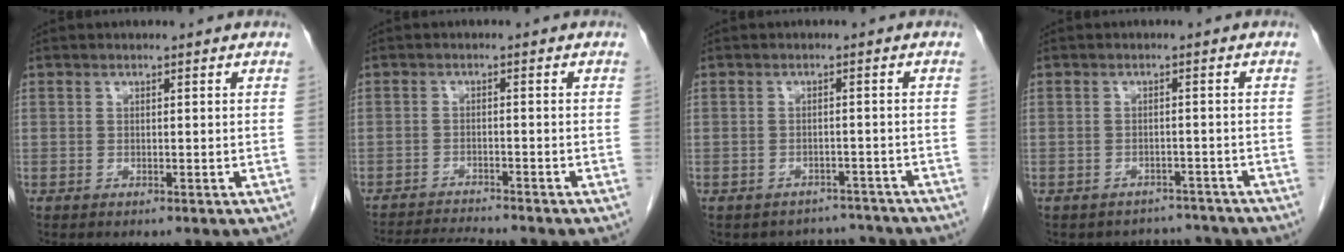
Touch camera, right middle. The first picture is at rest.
{"total": 5.8, "force": [-5.6, -1.0, 1.0], "torque": [-0.016, -0.016, -0.095]}
{"total": 5.8, "force": [-5.4, 2.2, -0.6], "torque": [0.014, 0.023, -0.063]}
{"total": 5.1, "force": [-4.7, 2.0, -0.6], "torque": [0.012, 0.018, -0.057]}